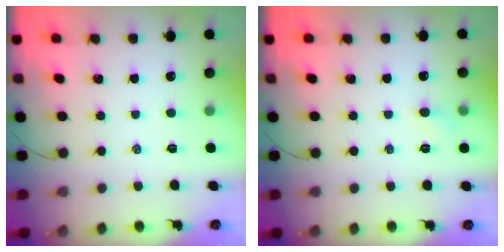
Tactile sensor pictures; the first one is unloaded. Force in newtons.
{"total": 3.0, "press": 2.8, "slide": 1.0}